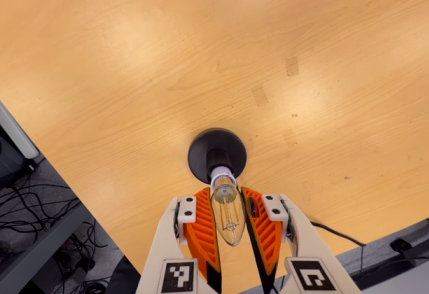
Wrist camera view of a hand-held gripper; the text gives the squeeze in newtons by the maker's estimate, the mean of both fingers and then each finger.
{"total": 10.9, "left": 10.6, "right": 11.2}